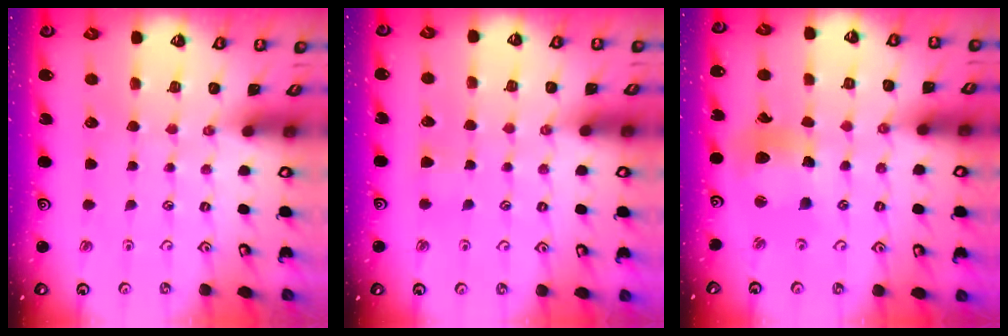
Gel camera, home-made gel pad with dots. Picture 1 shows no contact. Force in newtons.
{"total": 3.5, "press": 3.4, "slide": 0.7}
{"total": 11.0, "press": 10.7, "slide": 2.4}